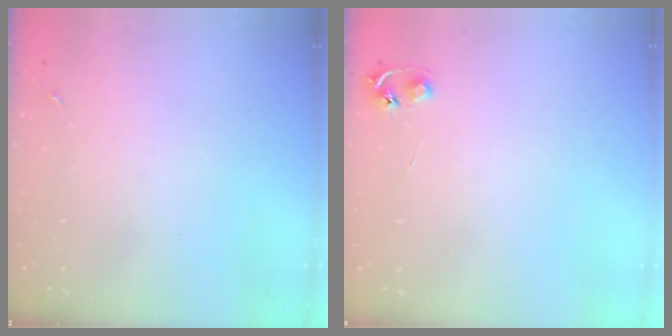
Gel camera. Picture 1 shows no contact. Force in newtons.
{"total": 4.8, "press": 4.7, "slide": 0.5}